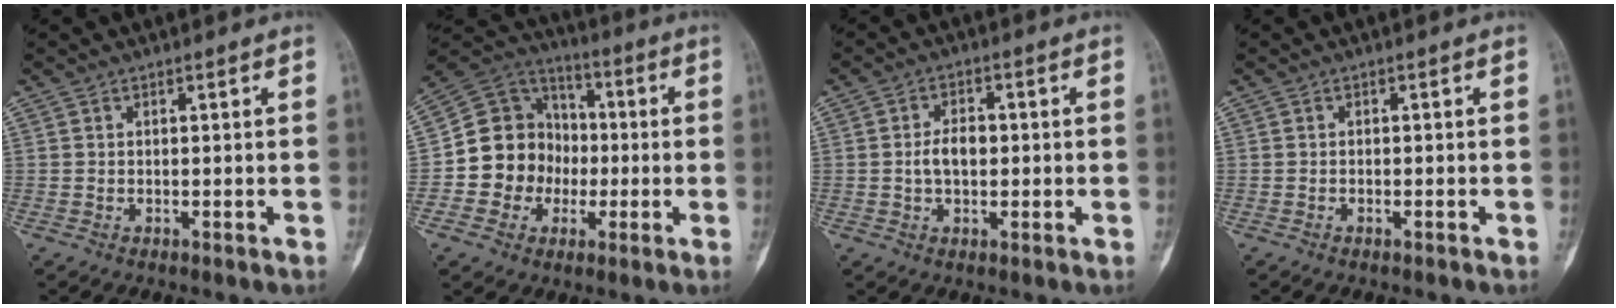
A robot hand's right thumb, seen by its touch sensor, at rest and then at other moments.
{"total": 14.2, "force": [-2.0, 13.0, 5.4], "torque": [-0.046, 0.045, -0.038]}
{"total": 4.9, "force": [-0.1, 3.1, 3.8], "torque": [-0.062, 0.010, -0.005]}
{"total": 0.6, "force": [-0.4, 0.3, 0.4], "torque": [-0.014, 0.006, -0.005]}